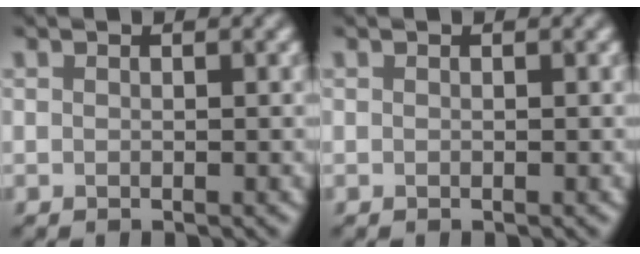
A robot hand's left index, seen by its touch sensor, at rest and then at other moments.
{"total": 0.0}